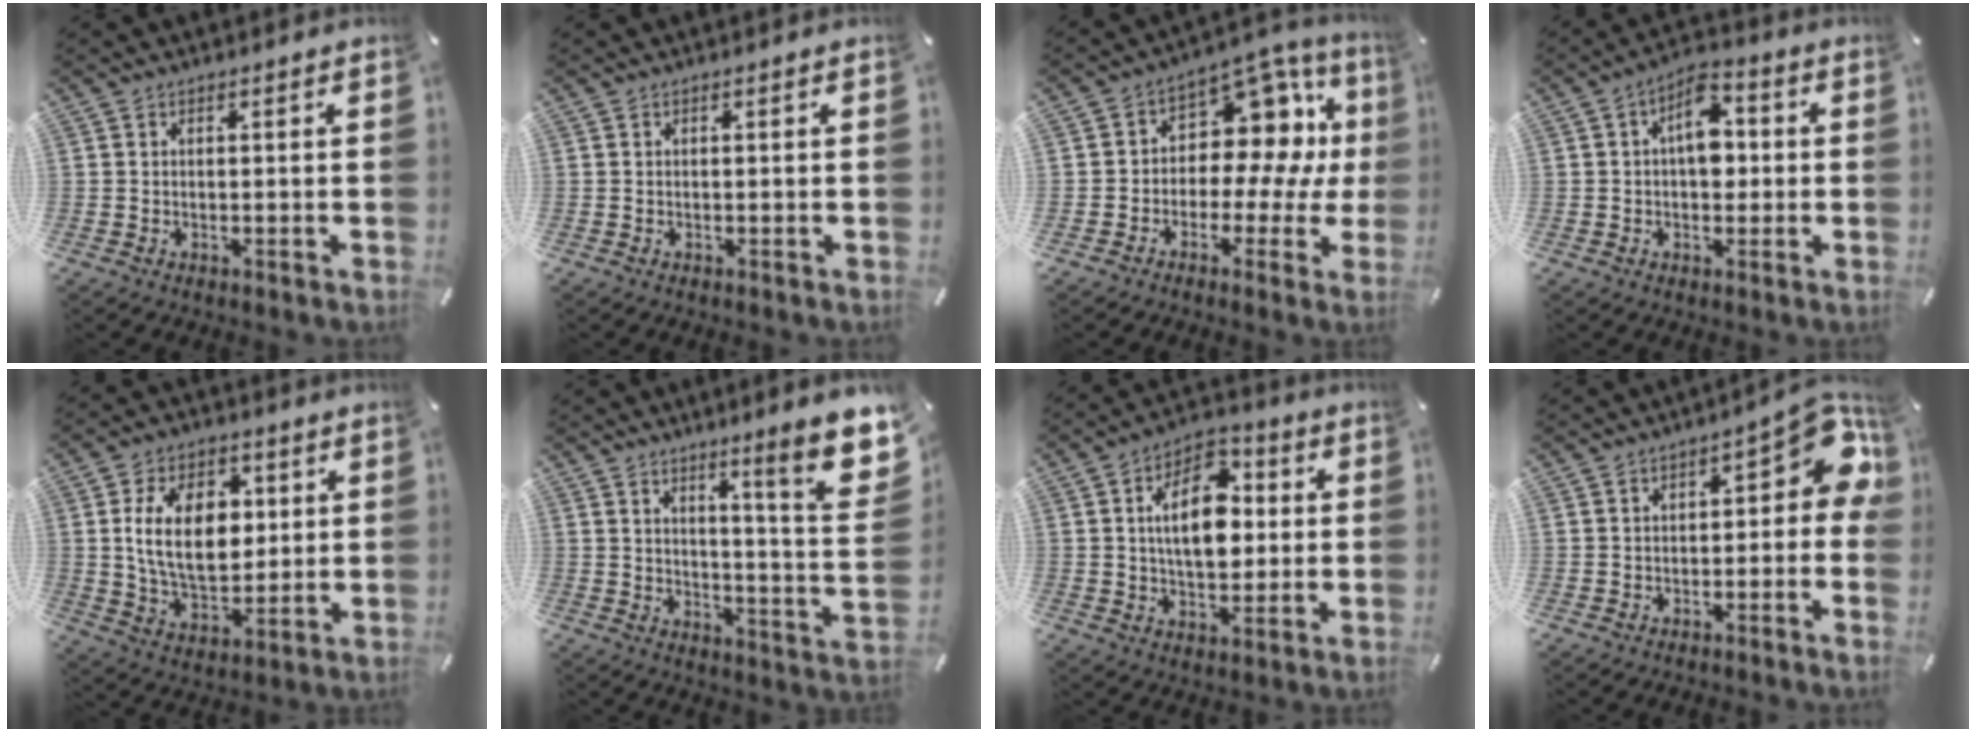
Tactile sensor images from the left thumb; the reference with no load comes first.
{"total": 0.0}
{"total": 11.2, "force": [2.6, 8.5, 6.8], "torque": [-0.096, -0.036, 0.049]}
{"total": 8.3, "force": [0.5, 5.2, 6.5], "torque": [-0.082, 0.004, 0.004]}
{"total": 14.7, "force": [2.7, 9.5, 10.9], "torque": [-0.214, 0.002, 0.041]}
{"total": 12.7, "force": [7.6, 1.3, 10.0], "torque": [-0.146, -0.062, 0.120]}
{"total": 14.2, "force": [1.6, 9.1, 10.7], "torque": [-0.184, 0.004, 0.026]}
{"total": 11.1, "force": [2.2, 5.3, 9.6], "torque": [-0.109, -0.016, 0.035]}